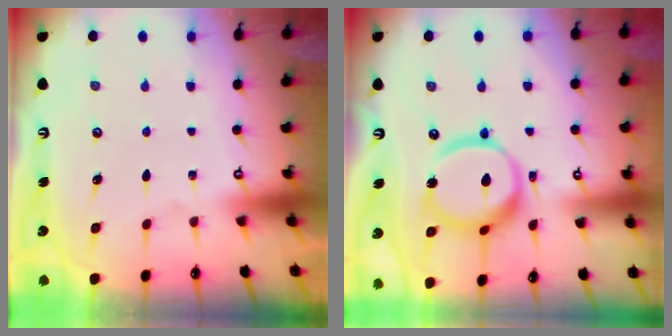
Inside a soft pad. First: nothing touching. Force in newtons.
{"total": 15.6, "press": 15.5, "slide": 1.7}